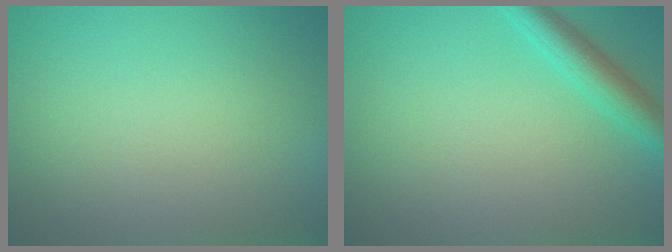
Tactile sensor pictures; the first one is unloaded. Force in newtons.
{"total": 3.0, "press": 3.0, "slide": 0.1}